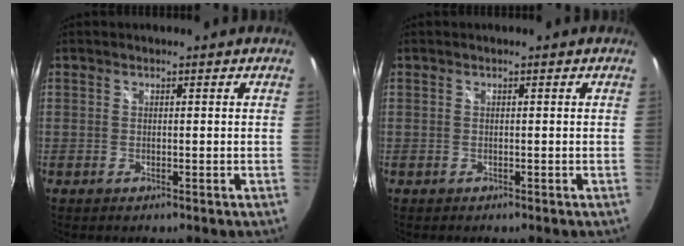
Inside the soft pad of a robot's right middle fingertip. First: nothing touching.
{"total": 0.0}